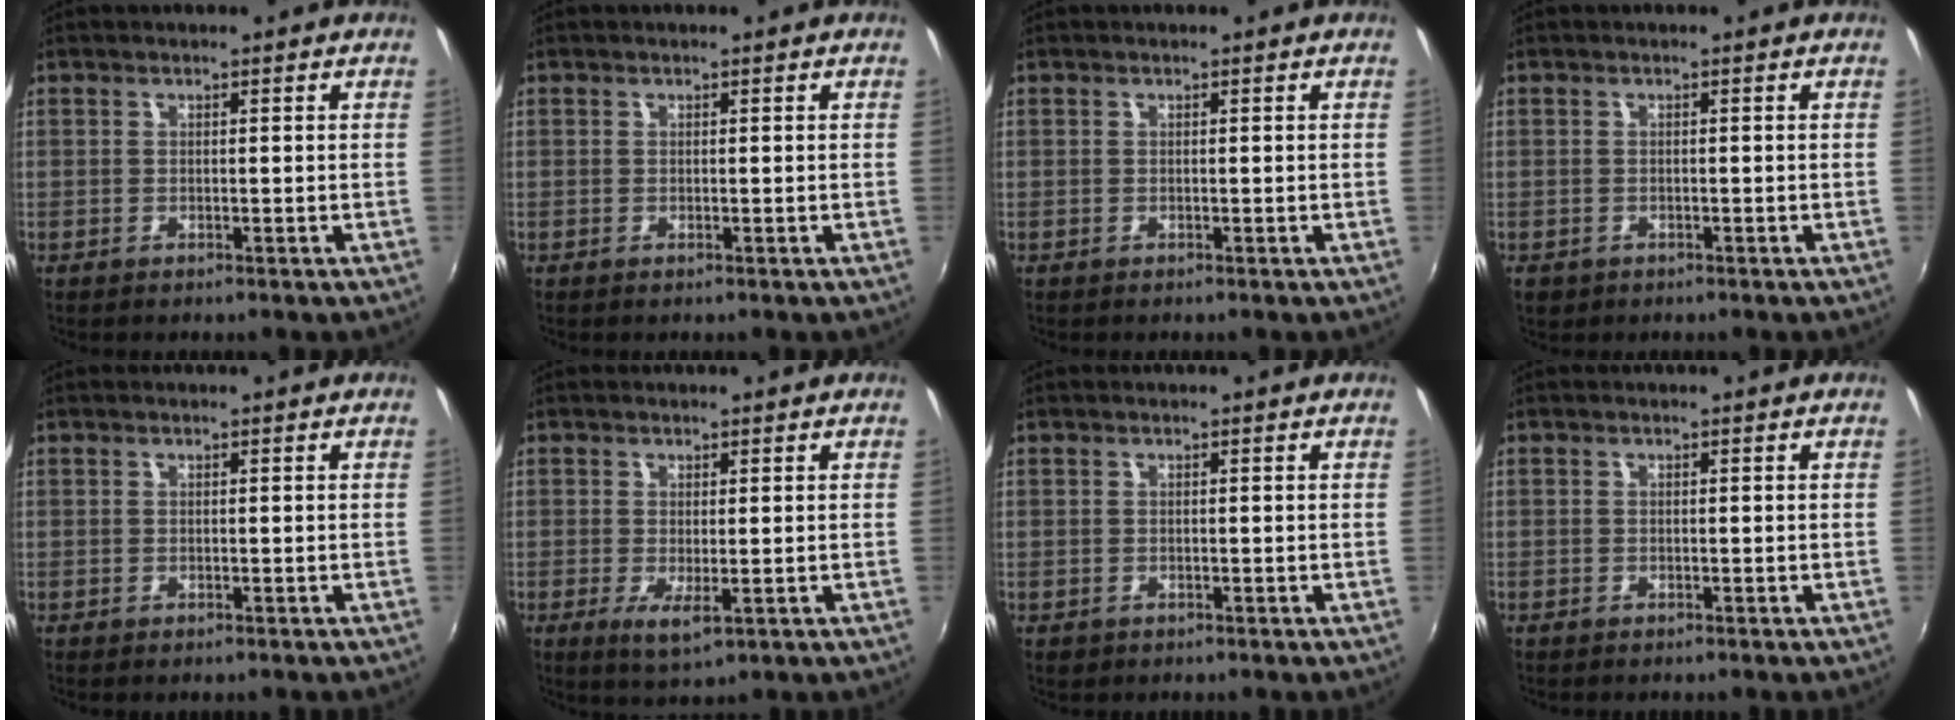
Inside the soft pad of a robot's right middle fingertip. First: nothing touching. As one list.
[{"total": 0.0}, {"total": 0.0}, {"total": 1.9, "force": [-0.8, 1.5, 0.8], "torque": [-0.018, -0.006, -0.012]}, {"total": 0.0}, {"total": 3.9, "force": [-0.9, 1.1, 3.6], "torque": [-0.066, -0.018, -0.012]}, {"total": 1.0, "force": [-0.5, 0.8, 0.3], "torque": [-0.007, -0.004, -0.008]}, {"total": 0.7, "force": [-0.6, 0.4, 0.0], "torque": [-0.002, 0.000, -0.011]}]